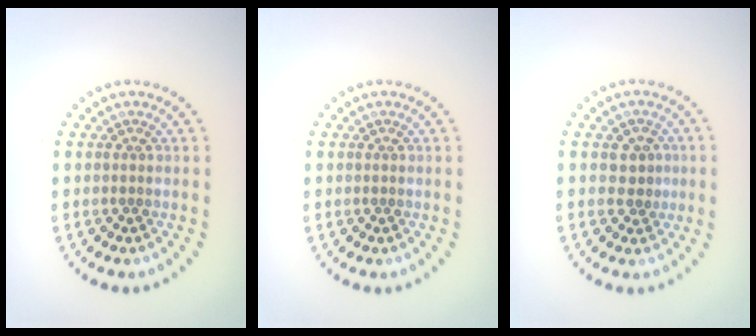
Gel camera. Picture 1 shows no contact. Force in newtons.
{"total": 0.0}
{"total": 1.9, "press": 1.8, "slide": 0.6}